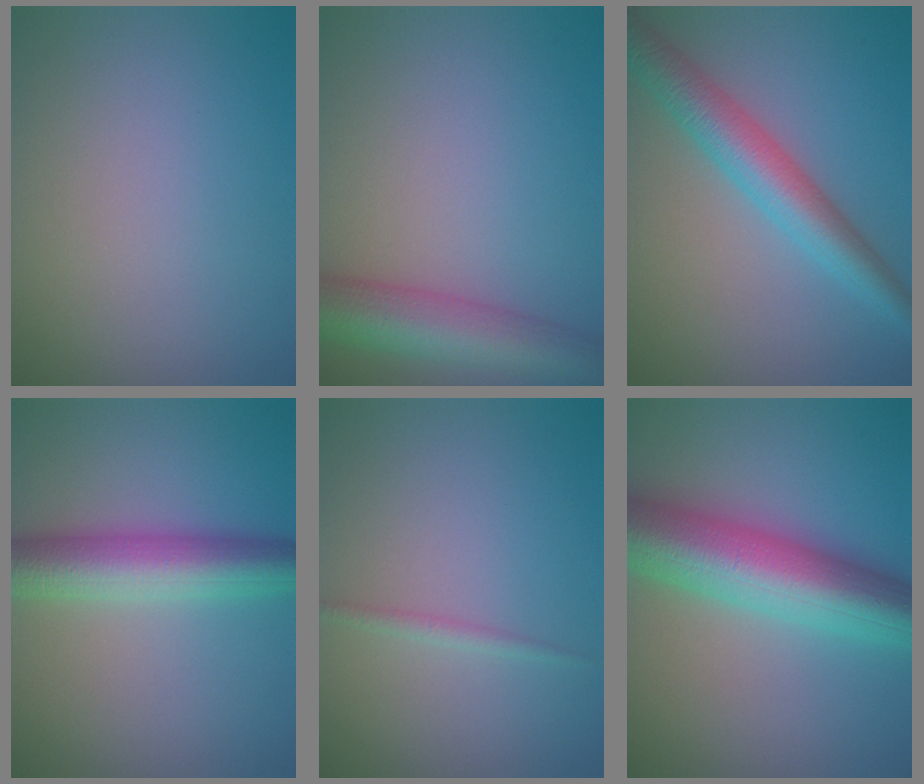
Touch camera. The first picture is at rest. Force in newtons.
{"total": 6.9, "press": 6.9, "slide": 0.3}
{"total": 5.6, "press": 5.6, "slide": 0.2}
{"total": 6.4, "press": 6.4, "slide": 0.0}
{"total": 0.9, "press": 0.9, "slide": 0.0}
{"total": 10.7, "press": 10.7, "slide": 0.1}